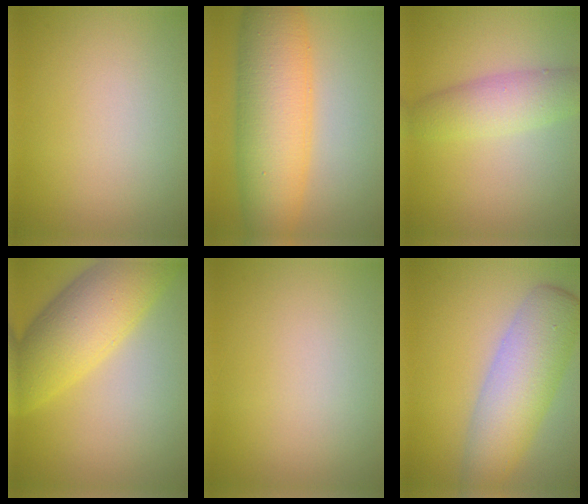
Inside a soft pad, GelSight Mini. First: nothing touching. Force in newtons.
{"total": 9.5, "press": 9.5, "slide": 0.3}
{"total": 3.9, "press": 3.9, "slide": 0.0}
{"total": 8.0, "press": 8.0, "slide": 0.3}
{"total": 0.0}
{"total": 7.2, "press": 7.2, "slide": 0.2}